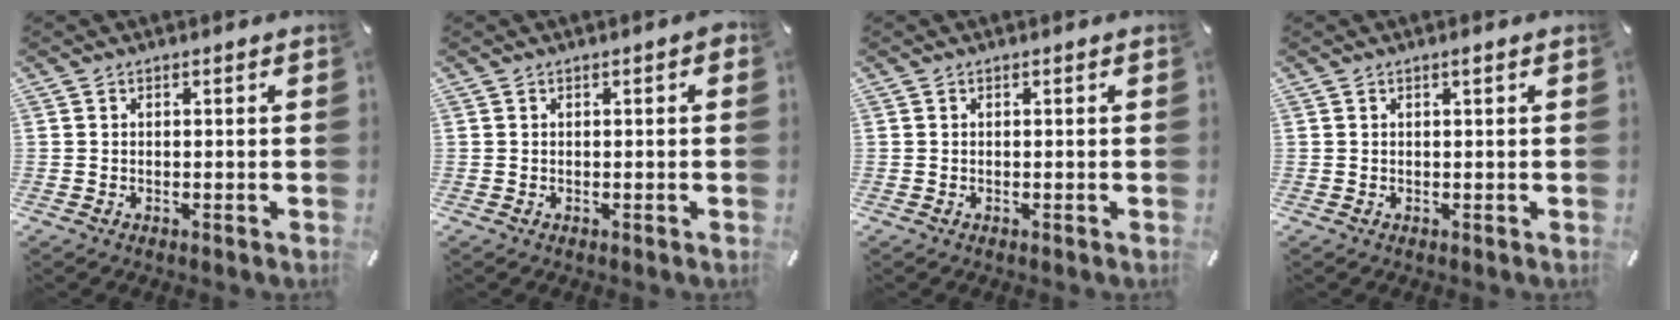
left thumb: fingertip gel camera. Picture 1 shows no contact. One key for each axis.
{"total": 0.7, "fx": 0.0, "fy": 0.2, "fz": 0.7, "tx": -0.012, "ty": 0.001, "tz": -0.001}
{"total": 0.0}
{"total": 0.6, "fx": 0.3, "fy": 0.0, "fz": 0.5, "tx": -0.009, "ty": 0.000, "tz": 0.006}